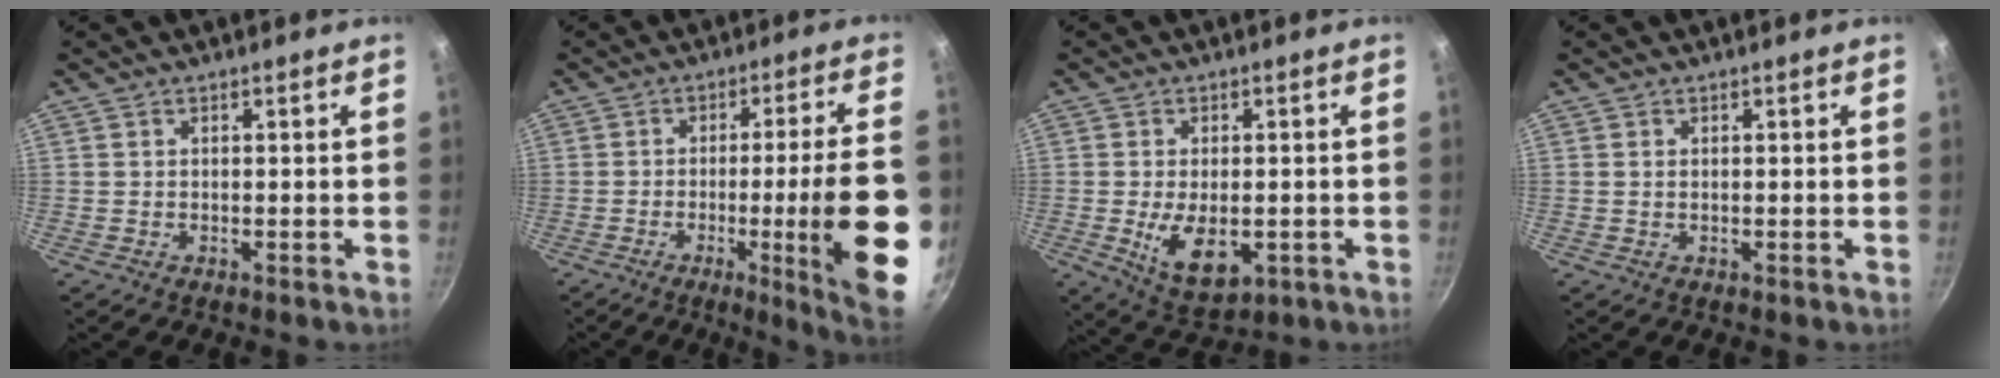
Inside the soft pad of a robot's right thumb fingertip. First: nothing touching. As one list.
[{"total": 18.0, "force": [-4.5, 1.1, 17.4], "torque": [-0.233, 0.016, -0.054]}, {"total": 9.3, "force": [-1.8, 5.1, 7.5], "torque": [-0.117, -0.011, -0.013]}, {"total": 0.5, "force": [0.1, 0.3, 0.4], "torque": [-0.007, 0.001, 0.002]}]